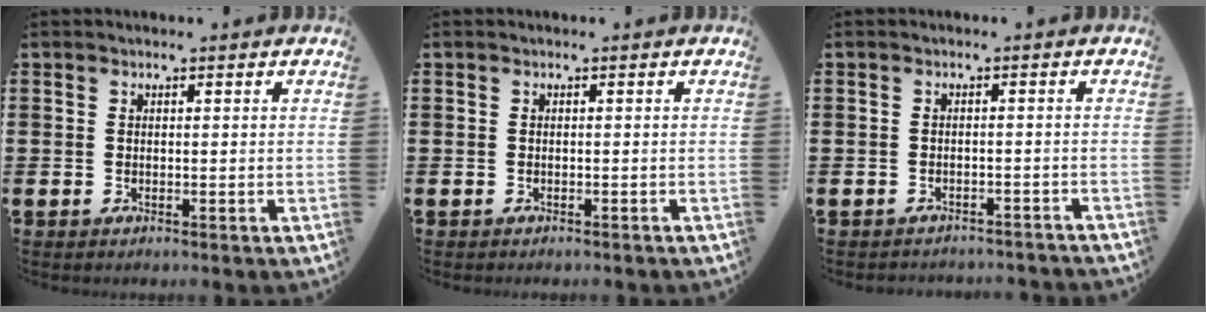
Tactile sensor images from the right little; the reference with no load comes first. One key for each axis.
{"total": 0.0}
{"total": 1.3, "fx": -1.3, "fy": 0.0, "fz": -0.1, "tx": -0.002, "ty": 0.003, "tz": -0.028}